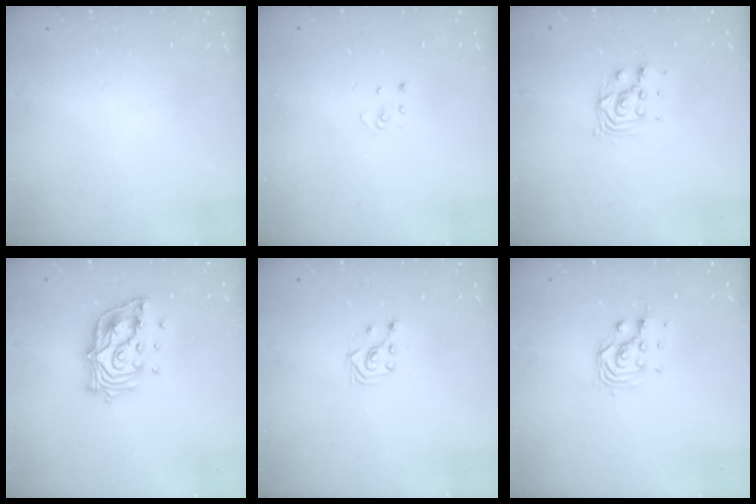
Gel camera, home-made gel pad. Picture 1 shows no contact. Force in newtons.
{"total": 2.2, "press": 2.2, "slide": 0.2}
{"total": 6.8, "press": 6.8, "slide": 0.5}
{"total": 14.7, "press": 14.6, "slide": 1.4}
{"total": 3.0, "press": 2.8, "slide": 1.0}
{"total": 6.1, "press": 6.1, "slide": 0.9}